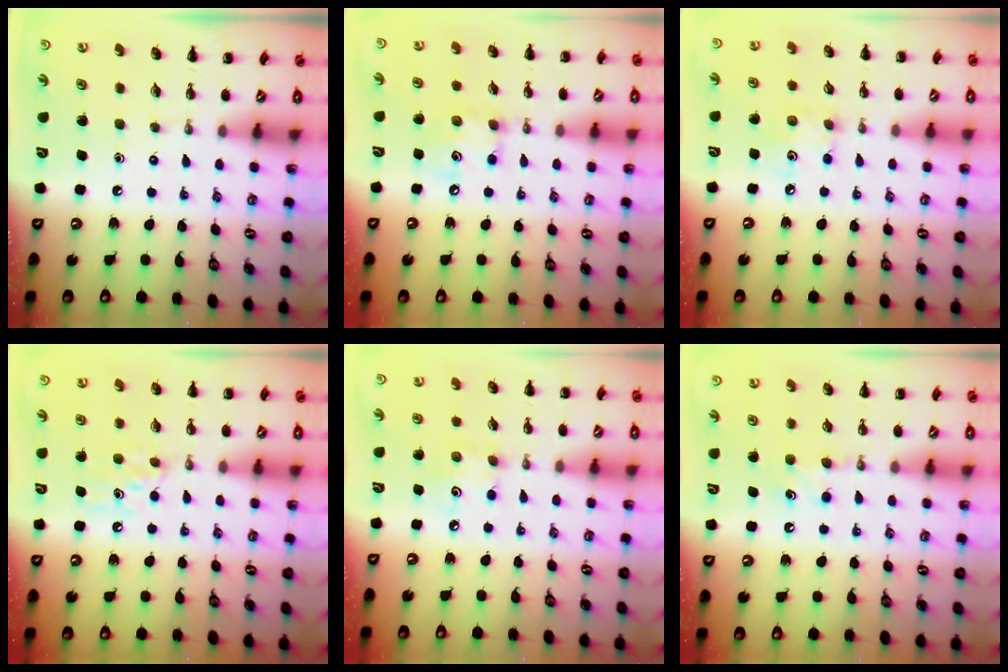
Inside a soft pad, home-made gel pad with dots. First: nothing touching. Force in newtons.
{"total": 6.9, "press": 6.9, "slide": 0.5}
{"total": 4.6, "press": 4.6, "slide": 0.8}
{"total": 6.0, "press": 5.8, "slide": 1.5}
{"total": 4.1, "press": 4.0, "slide": 0.7}
{"total": 7.2, "press": 6.8, "slide": 2.1}